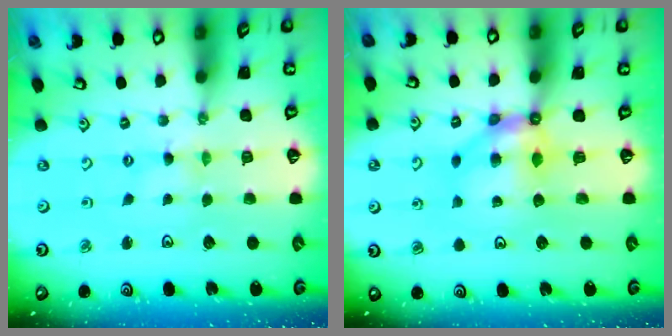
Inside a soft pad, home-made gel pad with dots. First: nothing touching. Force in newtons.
{"total": 7.6, "press": 7.6, "slide": 0.7}